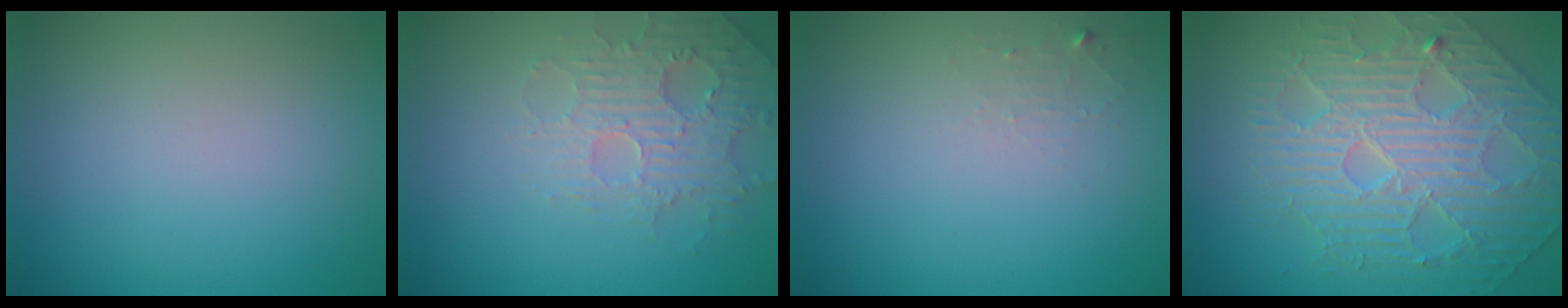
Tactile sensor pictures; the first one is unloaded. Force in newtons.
{"total": 3.7, "press": 3.6, "slide": 0.7}
{"total": 1.0, "press": 1.0, "slide": 0.1}
{"total": 5.9, "press": 5.2, "slide": 2.6}